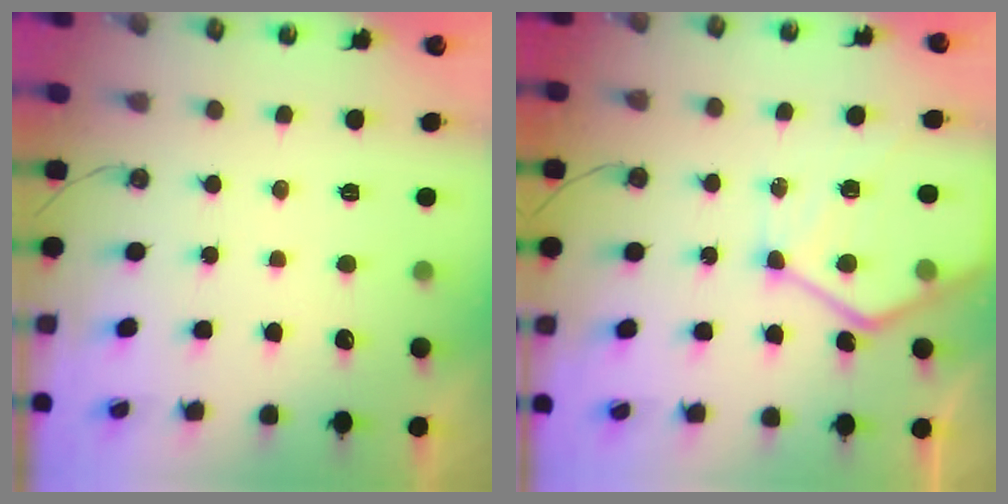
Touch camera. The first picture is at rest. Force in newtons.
{"total": 14.4, "press": 14.3, "slide": 1.4}